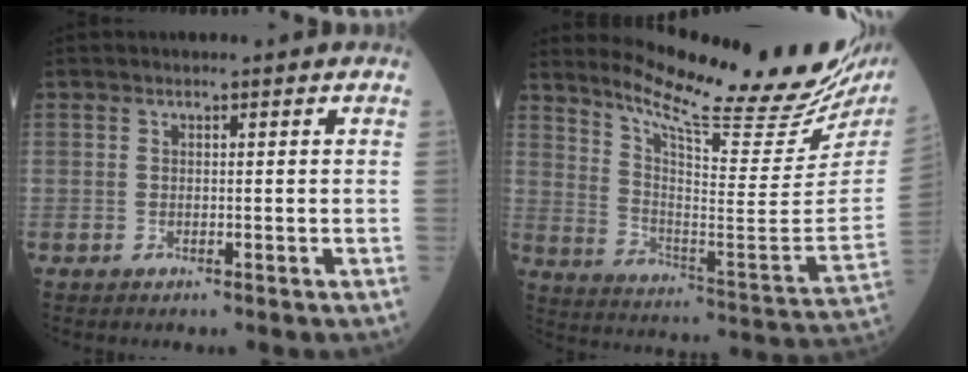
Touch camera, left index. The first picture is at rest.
{"total": 25.5, "force": [21.9, 1.6, 13.1], "torque": [-0.210, -0.090, 0.305]}